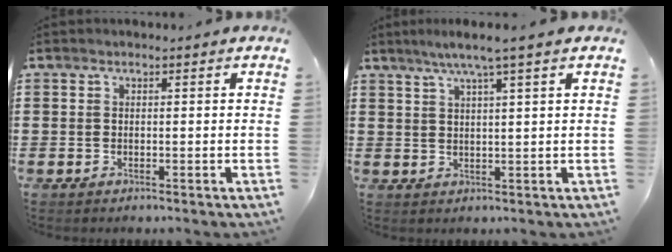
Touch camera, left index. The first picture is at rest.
{"total": 4.1, "force": [2.7, -0.6, 3.0], "torque": [-0.064, -0.003, 0.046]}